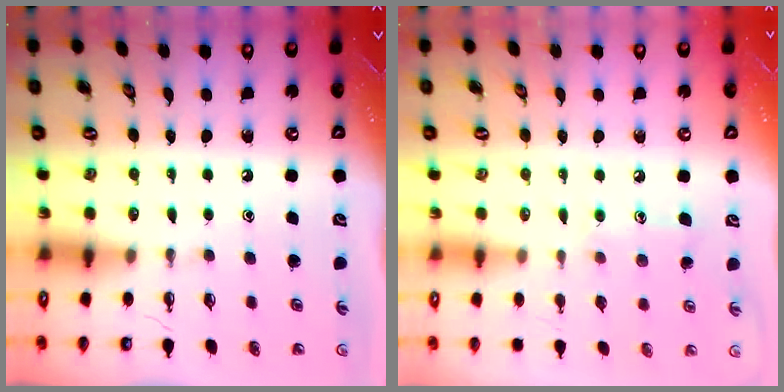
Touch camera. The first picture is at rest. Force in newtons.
{"total": 7.8, "press": 7.8, "slide": 0.6}